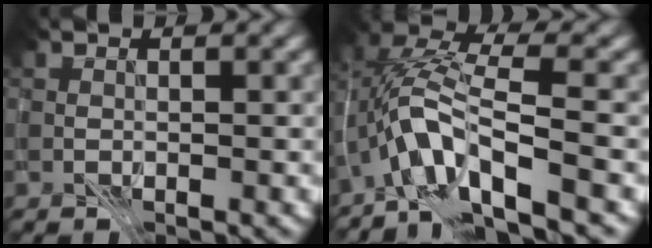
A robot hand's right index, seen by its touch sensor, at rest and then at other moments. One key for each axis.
{"total": 8.3, "fx": -3.4, "fy": 2.9, "fz": 7.0, "tx": -0.129, "ty": 0.013, "tz": -0.073}